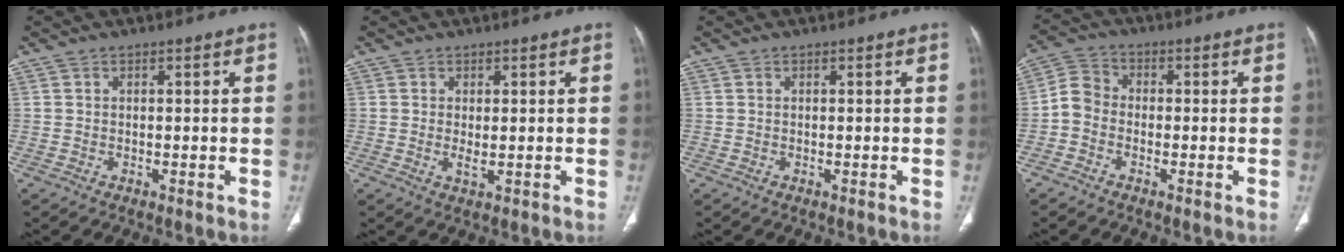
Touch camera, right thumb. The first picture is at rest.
{"total": 1.7, "force": [0.0, 0.6, 1.6], "torque": [-0.030, -0.007, 0.003]}
{"total": 0.0}
{"total": 4.9, "force": [-1.4, 4.0, 2.4], "torque": [-0.036, 0.017, -0.044]}